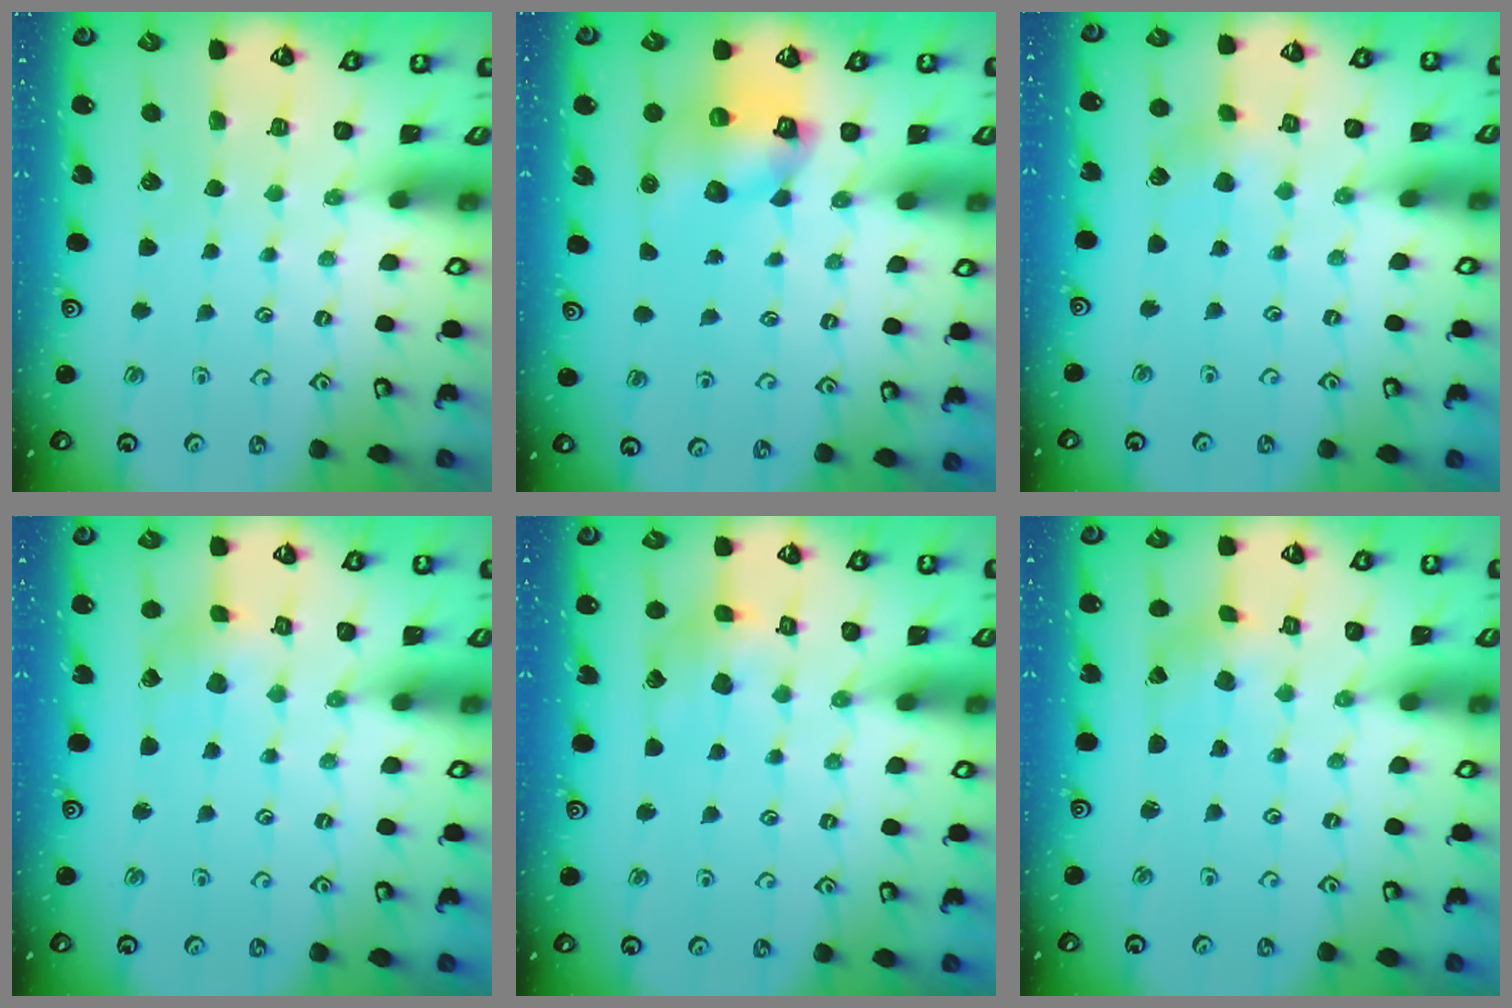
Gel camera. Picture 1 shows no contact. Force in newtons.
{"total": 10.0, "press": 9.8, "slide": 1.6}
{"total": 4.0, "press": 4.0, "slide": 0.2}
{"total": 2.2, "press": 2.2, "slide": 0.2}
{"total": 7.8, "press": 7.8, "slide": 0.8}
{"total": 1.1, "press": 1.1, "slide": 0.2}